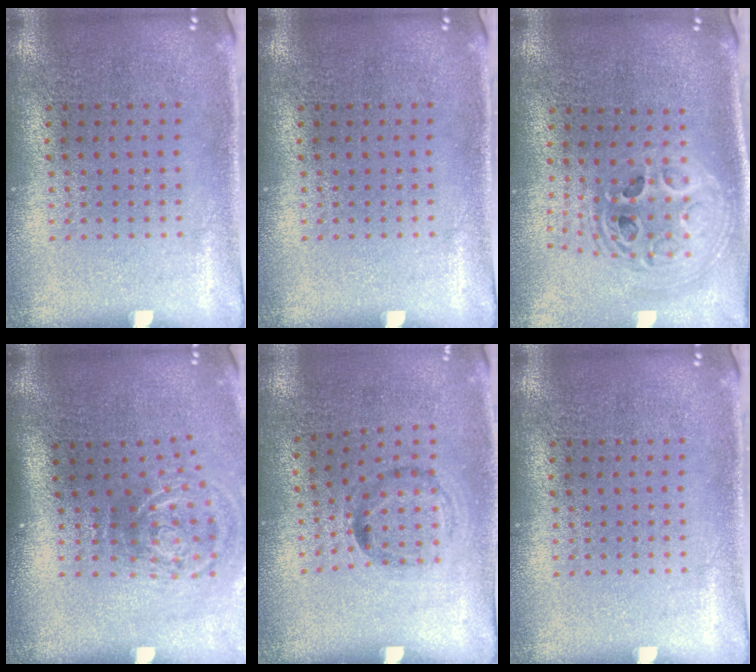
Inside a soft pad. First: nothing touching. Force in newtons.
{"total": 0.0}
{"total": 2.3, "press": 1.8, "slide": 1.5}
{"total": 2.1, "press": 1.2, "slide": 1.7}
{"total": 1.3, "press": 0.7, "slide": 1.0}
{"total": 0.0}